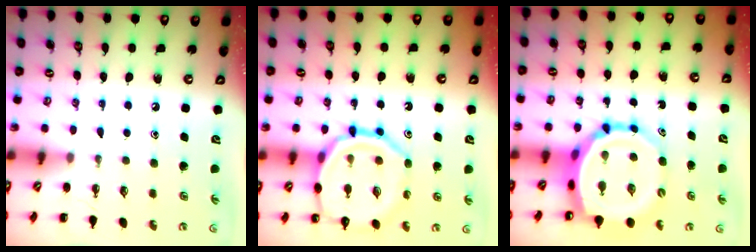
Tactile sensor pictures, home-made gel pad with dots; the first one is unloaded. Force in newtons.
{"total": 15.7, "press": 15.6, "slide": 1.4}
{"total": 10.8, "press": 10.4, "slide": 3.0}